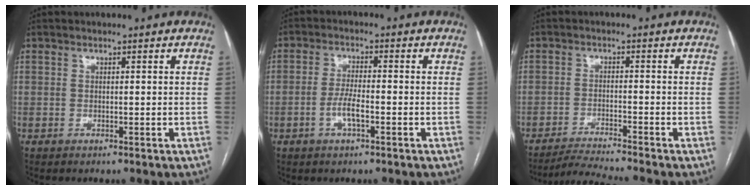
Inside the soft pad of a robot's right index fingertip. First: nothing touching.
{"total": 4.2, "force": [-1.5, 0.9, 3.8], "torque": [-0.074, 0.003, -0.029]}
{"total": 5.7, "force": [-5.2, -2.1, 1.2], "torque": [-0.020, -0.018, -0.095]}